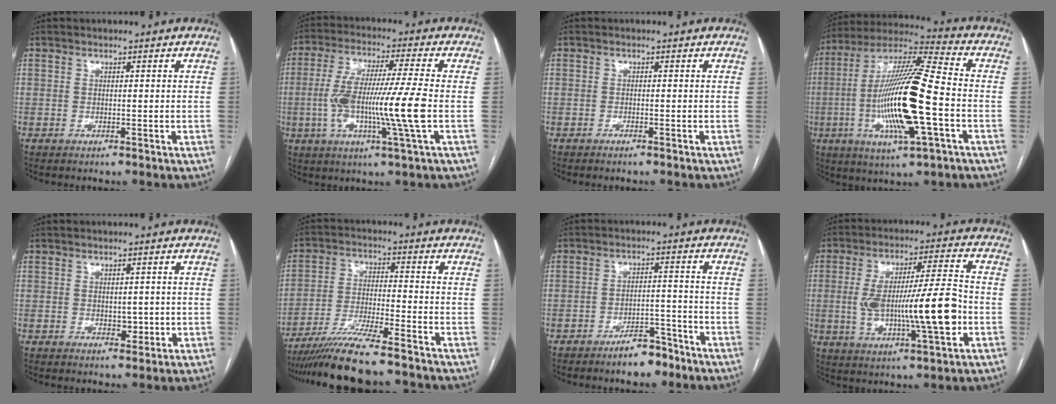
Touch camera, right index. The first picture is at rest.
{"total": 13.2, "force": [-2.0, -0.6, 13.0], "torque": [-0.253, -0.005, -0.044]}
{"total": 0.8, "force": [-0.7, -0.1, 0.3], "torque": [-0.009, 0.000, -0.010]}
{"total": 20.3, "force": [-3.9, 2.0, 19.8], "torque": [-0.400, -0.010, -0.071]}
{"total": 2.5, "force": [-0.2, 1.6, 1.8], "torque": [-0.024, 0.001, 0.005]}
{"total": 11.0, "force": [-9.2, -0.3, 5.9], "torque": [-0.104, -0.025, -0.161]}
{"total": 5.6, "force": [-4.5, 2.1, 2.8], "torque": [-0.039, 0.008, -0.068]}
{"total": 14.9, "force": [-2.2, 2.1, 14.6], "torque": [-0.260, 0.009, -0.031]}